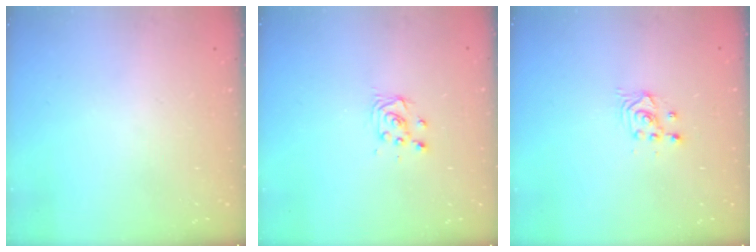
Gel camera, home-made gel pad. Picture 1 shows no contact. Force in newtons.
{"total": 4.0, "press": 3.9, "slide": 0.5}
{"total": 2.5, "press": 2.5, "slide": 0.1}